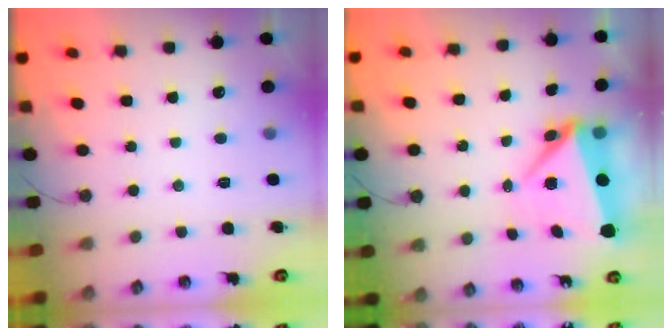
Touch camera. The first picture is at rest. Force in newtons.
{"total": 8.9, "press": 6.7, "slide": 5.8}